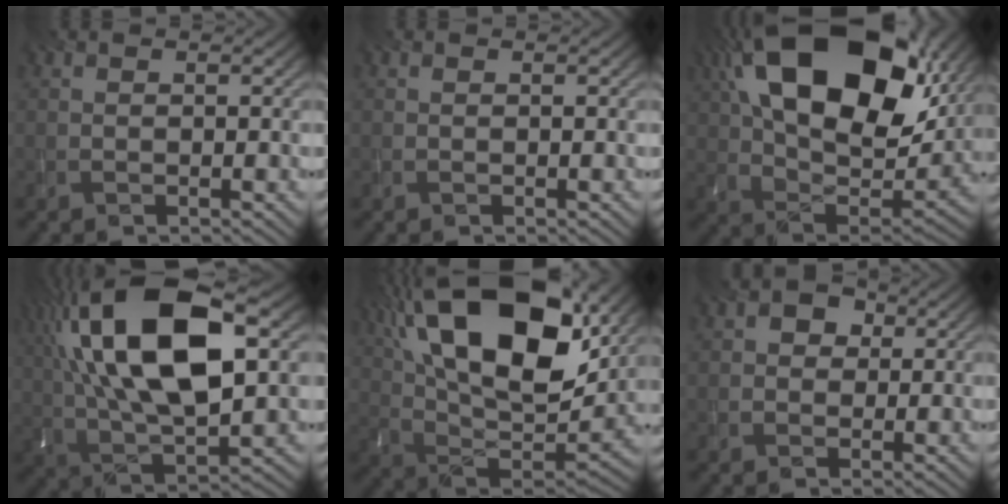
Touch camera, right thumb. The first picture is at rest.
{"total": 0.0}
{"total": 21.6, "force": [8.8, 12.2, 15.5], "torque": [-0.297, 0.031, 0.141]}
{"total": 20.0, "force": [6.2, 8.9, 16.8], "torque": [-0.344, 0.043, 0.094]}
{"total": 21.7, "force": [9.6, 10.5, 16.4], "torque": [-0.322, 0.046, 0.147]}
{"total": 3.1, "force": [0.6, 2.7, 1.5], "torque": [-0.023, 0.010, -0.003]}